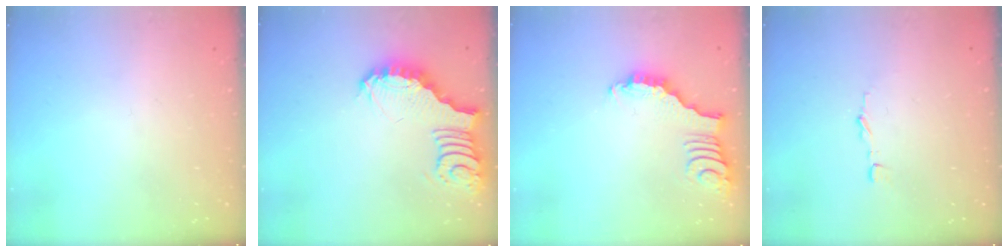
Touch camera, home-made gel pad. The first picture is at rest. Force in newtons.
{"total": 3.7, "press": 3.6, "slide": 0.6}
{"total": 3.1, "press": 3.0, "slide": 0.7}
{"total": 3.2, "press": 3.2, "slide": 0.3}